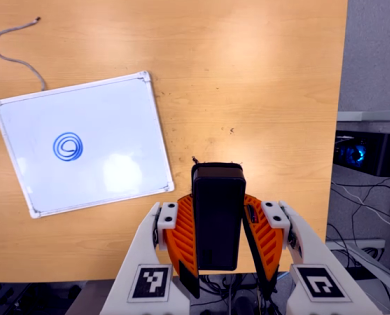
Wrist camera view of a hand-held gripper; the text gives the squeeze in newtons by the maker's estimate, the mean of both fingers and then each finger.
{"total": 6.4, "left": 5.0, "right": 7.8}